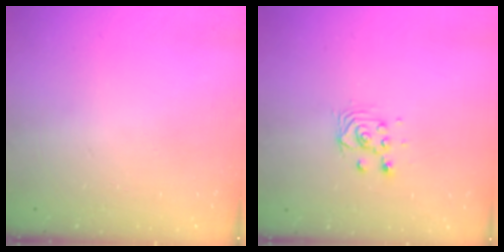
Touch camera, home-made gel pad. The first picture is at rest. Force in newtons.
{"total": 3.5, "press": 3.5, "slide": 0.2}